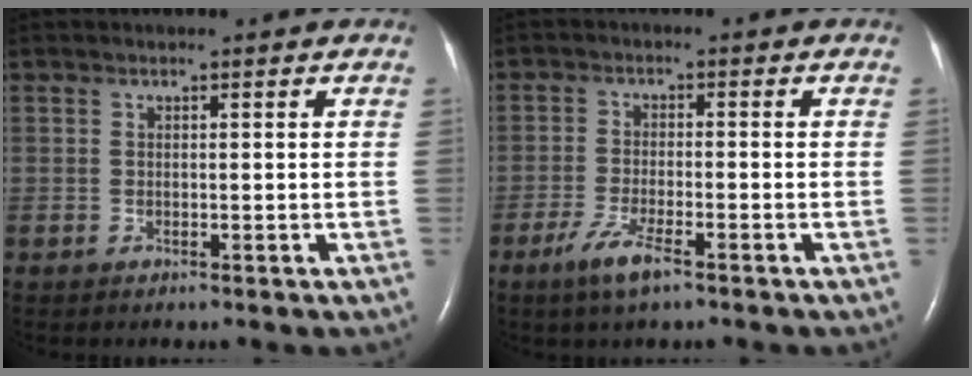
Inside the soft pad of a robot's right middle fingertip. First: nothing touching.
{"total": 4.8, "force": [-3.1, 0.7, 3.6], "torque": [-0.083, -0.008, -0.057]}